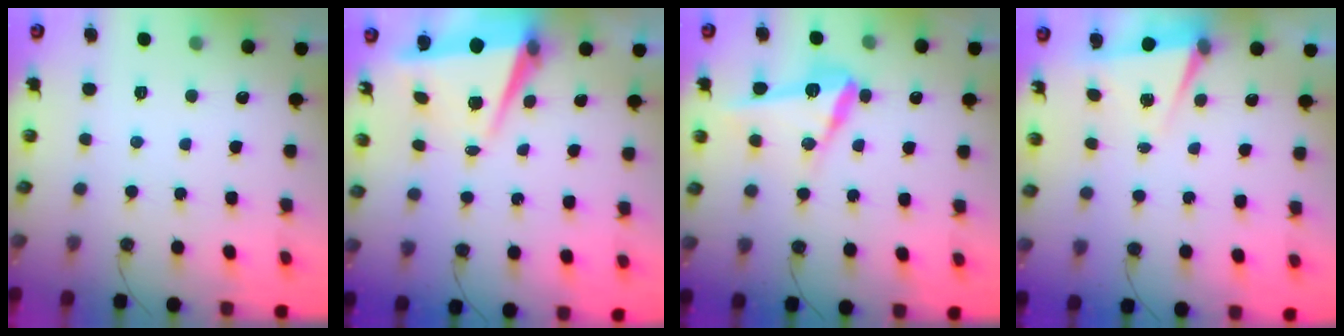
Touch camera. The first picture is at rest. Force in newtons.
{"total": 6.3, "press": 6.1, "slide": 1.6}
{"total": 14.5, "press": 14.4, "slide": 1.2}
{"total": 4.5, "press": 3.4, "slide": 2.9}